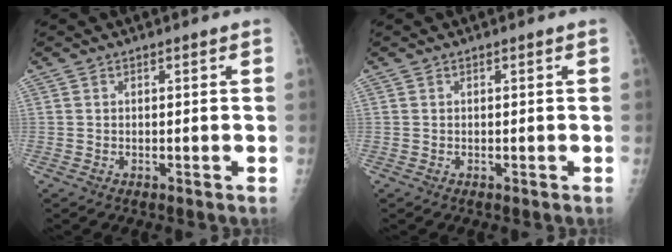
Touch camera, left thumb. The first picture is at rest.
{"total": 0.0}